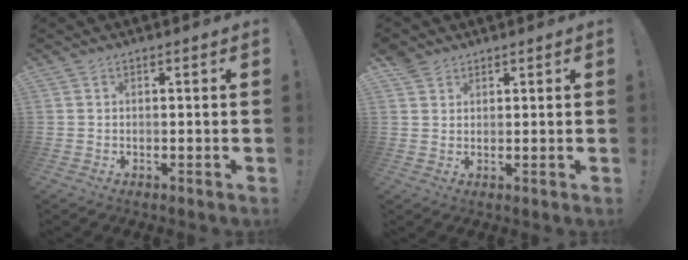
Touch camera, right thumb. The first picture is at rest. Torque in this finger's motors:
{"motor_torque": [0.74, 0.82, 0.17, 0.07, -0.01]}